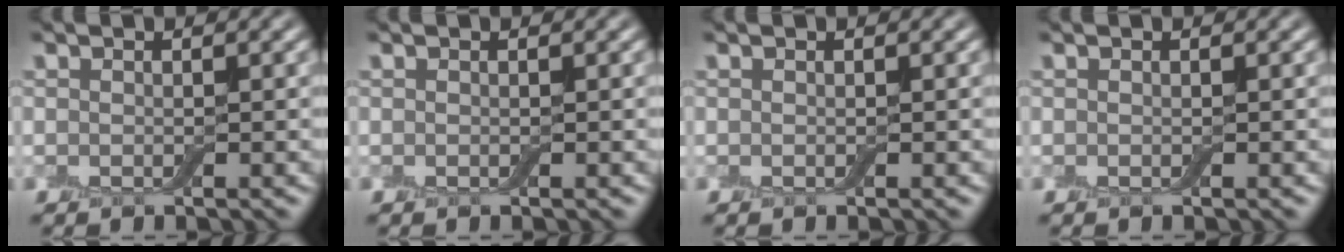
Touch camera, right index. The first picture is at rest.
{"total": 0.0}
{"total": 0.0}
{"total": 0.0}